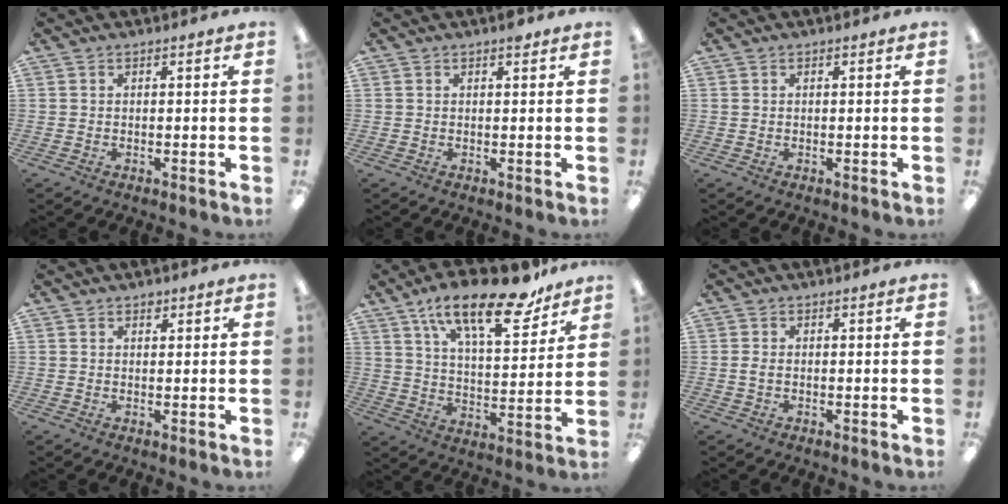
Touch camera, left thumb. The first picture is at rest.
{"total": 1.4, "force": [1.0, 0.5, 0.9], "torque": [-0.006, -0.004, 0.013]}
{"total": 0.0}
{"total": 1.4, "force": [1.0, 0.8, 0.5], "torque": [-0.003, -0.001, 0.017]}
{"total": 20.8, "force": [14.1, 7.7, 13.3], "torque": [-0.202, -0.080, 0.232]}
{"total": 1.4, "force": [-0.2, 0.8, 1.1], "torque": [-0.022, 0.003, -0.005]}